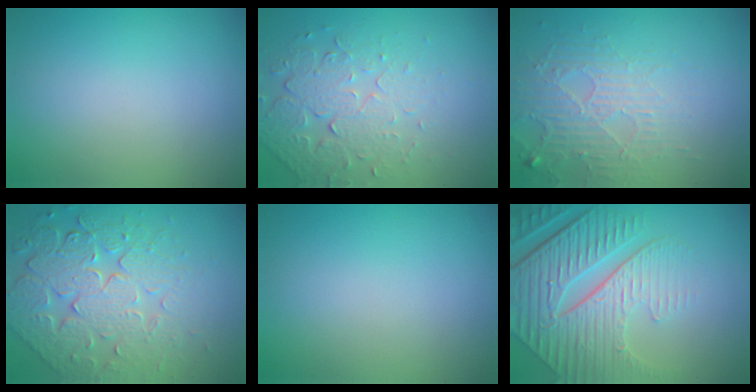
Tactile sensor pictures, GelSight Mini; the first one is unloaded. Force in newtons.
{"total": 4.9, "press": 3.4, "slide": 3.6}
{"total": 3.8, "press": 3.3, "slide": 1.9}
{"total": 7.8, "press": 5.7, "slide": 5.4}
{"total": 0.0}
{"total": 8.8, "press": 6.2, "slide": 6.3}